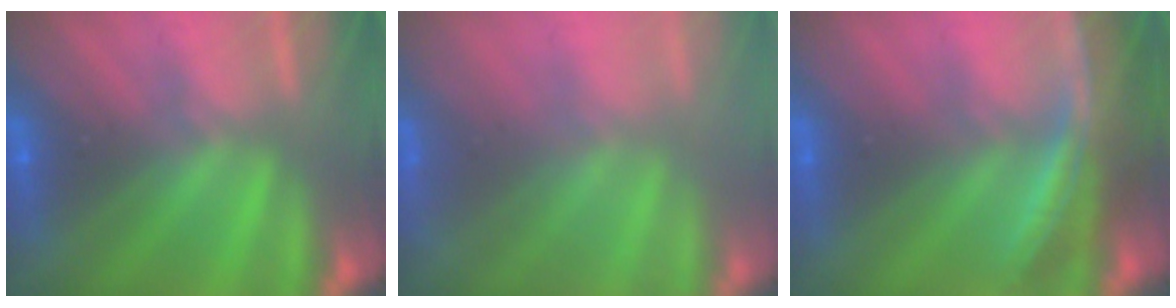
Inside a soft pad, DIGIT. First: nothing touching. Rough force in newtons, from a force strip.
{"total": 1.3}
{"total": 3.7}